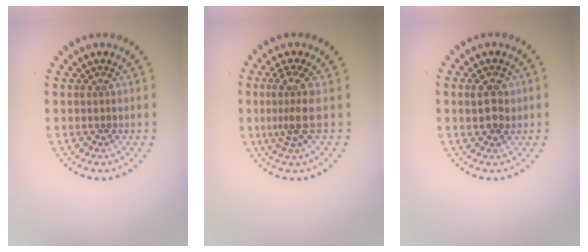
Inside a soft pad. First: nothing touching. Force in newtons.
{"total": 2.8, "press": 2.0, "slide": 2.0}
{"total": 2.4, "press": 2.4, "slide": 0.5}